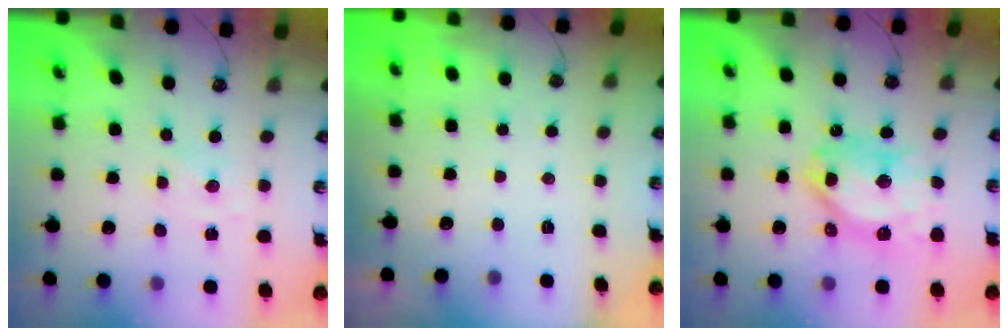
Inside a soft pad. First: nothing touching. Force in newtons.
{"total": 0.0}
{"total": 16.6, "press": 16.5, "slide": 2.0}